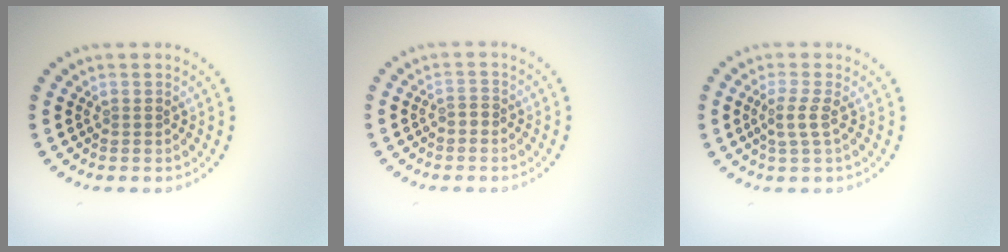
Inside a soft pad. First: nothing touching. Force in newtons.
{"total": 0.8, "press": 0.8, "slide": 0.2}
{"total": 1.8, "press": 1.4, "slide": 1.1}